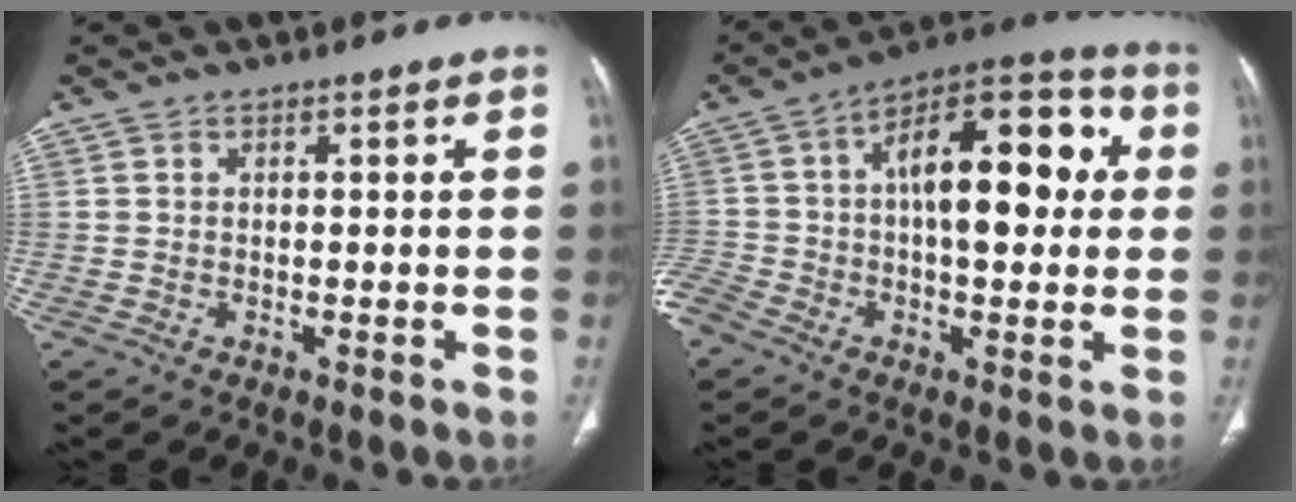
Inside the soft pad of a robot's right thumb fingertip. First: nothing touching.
{"total": 23.2, "force": [0.6, 12.2, 19.7], "torque": [-0.324, 0.044, -0.001]}